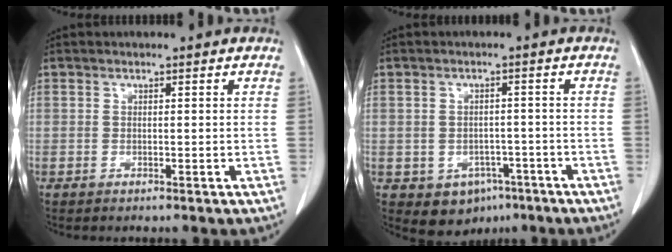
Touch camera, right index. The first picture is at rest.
{"total": 5.9, "force": [-3.1, 4.6, 2.2], "torque": [-0.026, 0.006, -0.034]}